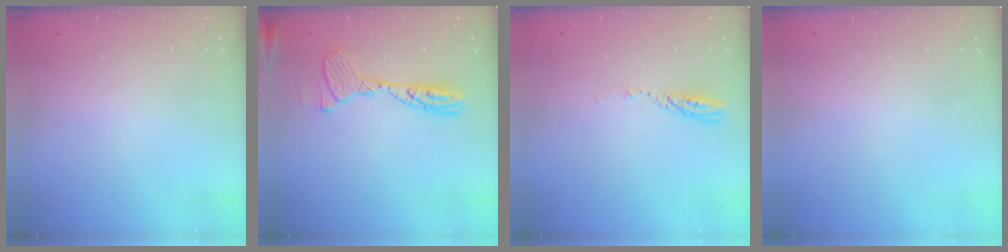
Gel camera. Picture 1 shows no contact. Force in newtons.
{"total": 13.7, "press": 13.6, "slide": 1.2}
{"total": 3.7, "press": 3.7, "slide": 0.2}
{"total": 0.0}